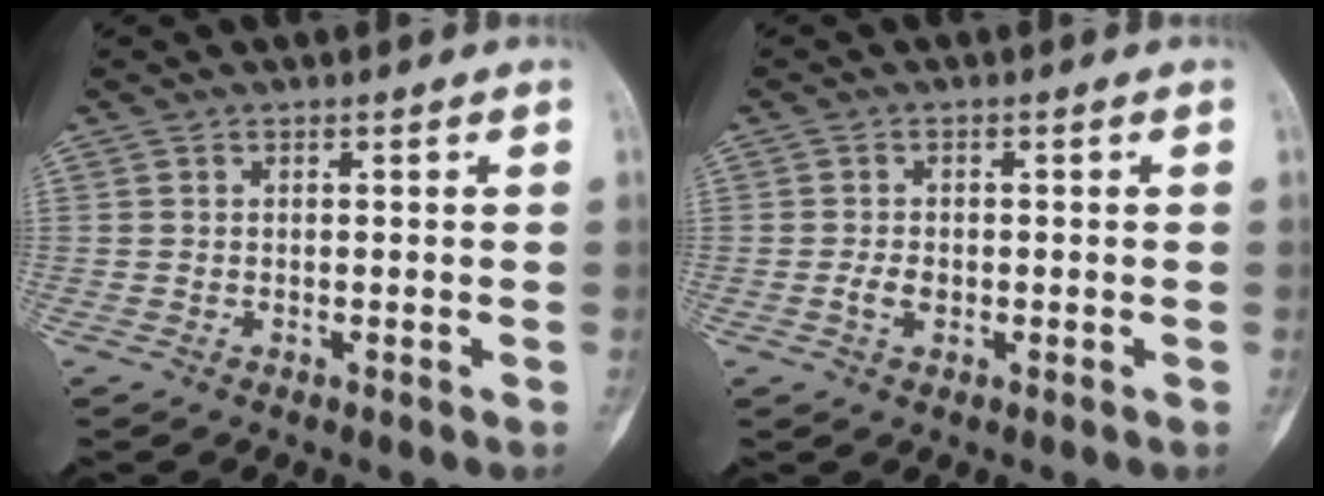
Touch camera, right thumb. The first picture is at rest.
{"total": 2.3, "force": [-0.5, 1.5, 1.6], "torque": [-0.031, 0.004, -0.010]}